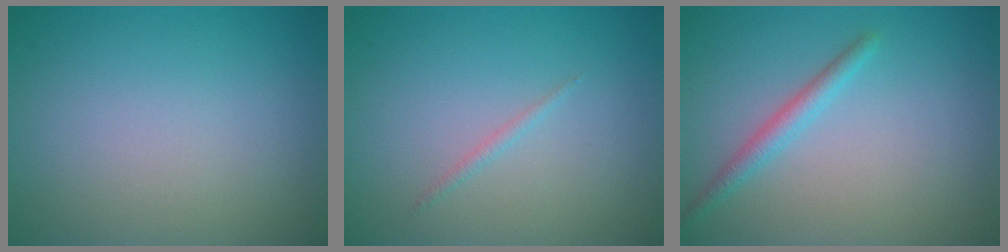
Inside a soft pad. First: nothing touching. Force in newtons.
{"total": 0.6, "press": 0.6, "slide": 0.0}
{"total": 1.8, "press": 1.8, "slide": 0.0}